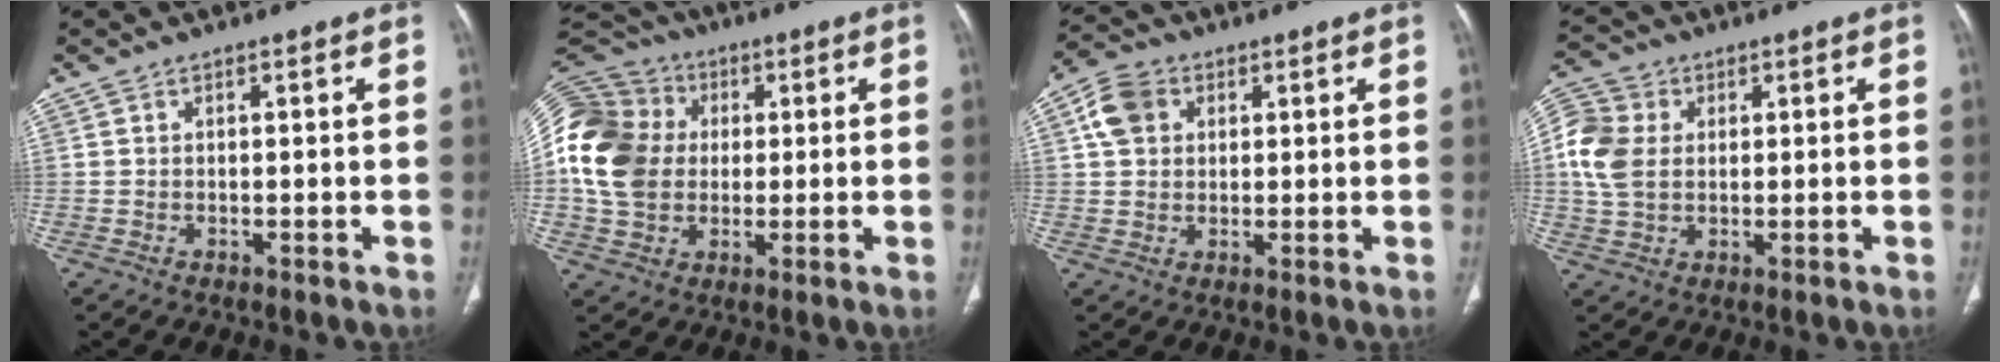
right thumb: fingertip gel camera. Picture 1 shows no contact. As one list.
[{"total": 19.1, "force": [0.6, 15.6, 11.0], "torque": [-0.235, 0.027, 0.009]}, {"total": 6.7, "force": [2.1, 5.3, 3.6], "torque": [-0.056, 0.008, 0.035]}, {"total": 9.4, "force": [1.3, 7.2, 5.9], "torque": [-0.121, 0.010, 0.020]}]